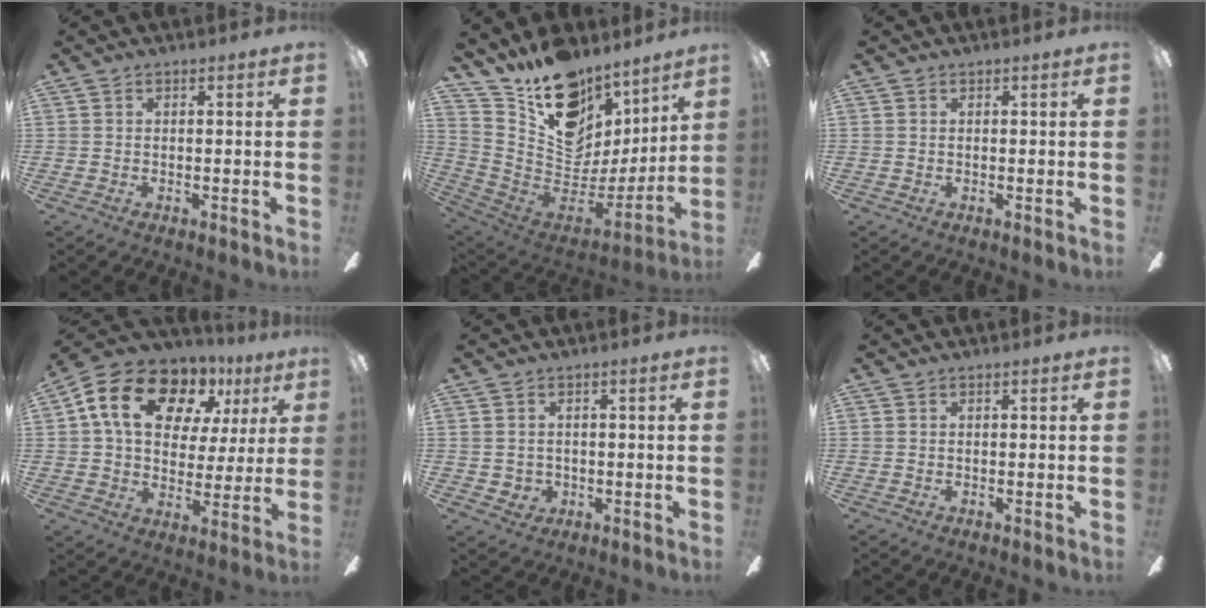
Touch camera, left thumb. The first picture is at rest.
{"total": 18.3, "force": [12.6, 11.4, 6.8], "torque": [-0.116, -0.105, 0.242]}
{"total": 0.0}
{"total": 18.9, "force": [9.4, 12.1, 11.0], "torque": [-0.186, -0.033, 0.168]}
{"total": 2.5, "force": [0.5, 2.4, 0.4], "torque": [-0.014, 0.001, 0.009]}
{"total": 0.0}